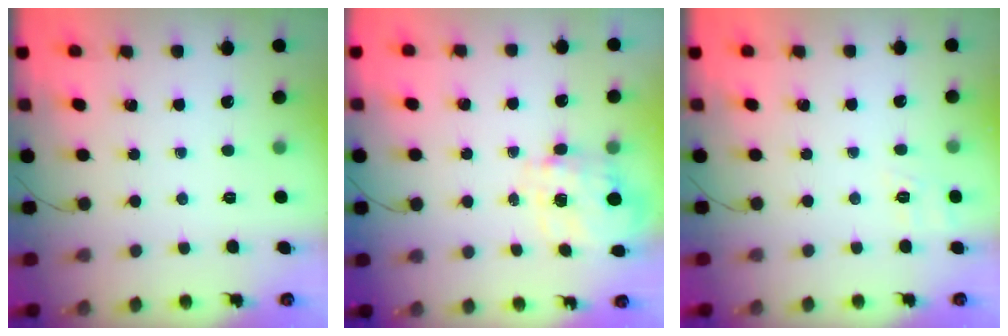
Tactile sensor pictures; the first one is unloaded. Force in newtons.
{"total": 3.5, "press": 3.3, "slide": 1.0}
{"total": 8.2, "press": 7.8, "slide": 2.3}